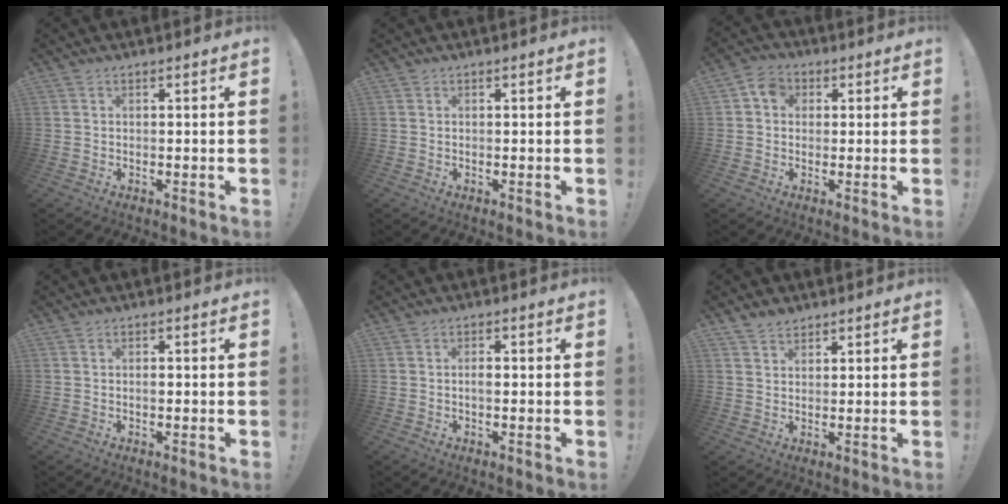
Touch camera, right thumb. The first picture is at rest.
{"total": 0.0}
{"total": 5.6, "force": [1.2, 4.7, 2.9], "torque": [-0.047, 0.010, 0.024]}
{"total": 0.7, "force": [-0.3, 0.3, 0.6], "torque": [-0.003, -0.002, -0.007]}
{"total": 1.5, "force": [-0.3, 0.6, 1.4], "torque": [-0.018, 0.000, -0.007]}
{"total": 3.3, "force": [2.7, 1.7, 0.8], "torque": [-0.012, -0.016, 0.051]}